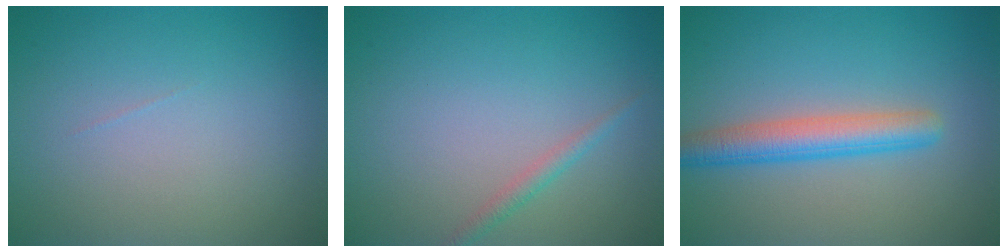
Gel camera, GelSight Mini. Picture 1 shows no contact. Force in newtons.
{"total": 1.2, "press": 1.2, "slide": 0.1}
{"total": 4.1, "press": 4.1, "slide": 0.1}